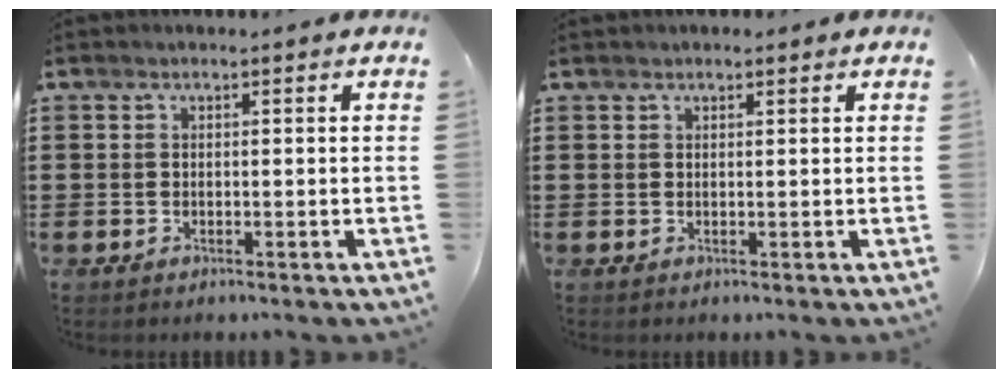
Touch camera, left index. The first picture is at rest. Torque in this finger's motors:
{"motor_torque": [-1.00, -1.14, -0.64, 0.06]}